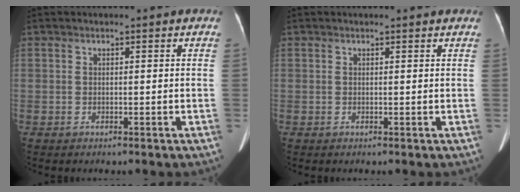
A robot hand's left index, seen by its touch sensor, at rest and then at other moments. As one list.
[{"total": 1.6, "force": [1.6, 0.2, 0.5], "torque": [-0.011, 0.007, 0.017]}]